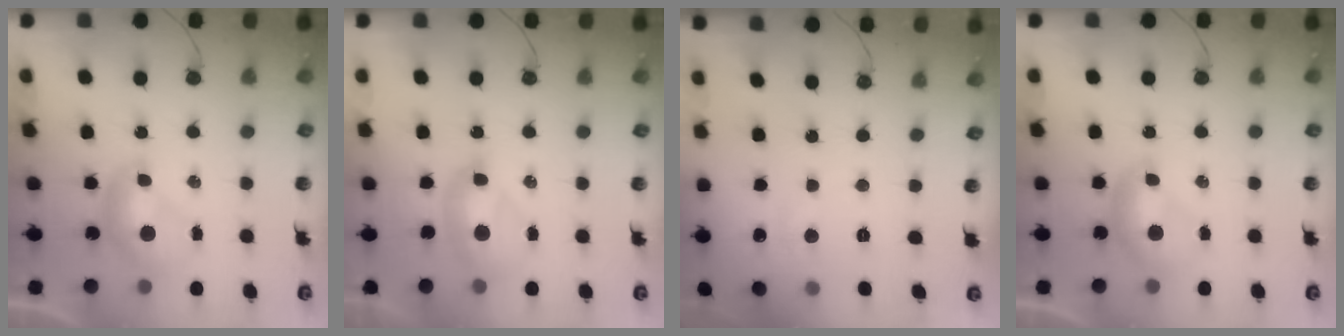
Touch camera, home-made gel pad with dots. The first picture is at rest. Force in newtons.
{"total": 2.5, "press": 2.4, "slide": 0.6}
{"total": 2.1, "press": 2.0, "slide": 0.4}
{"total": 0.0}